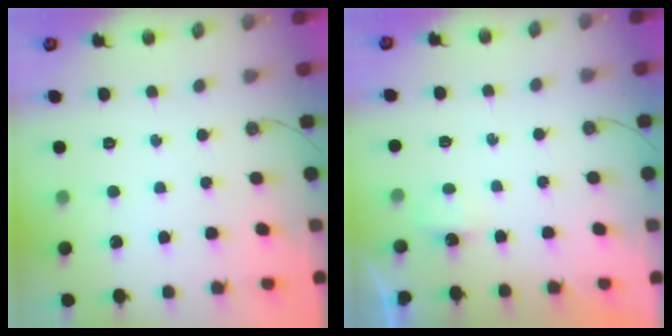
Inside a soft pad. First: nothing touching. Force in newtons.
{"total": 5.2, "press": 1.8, "slide": 4.9}